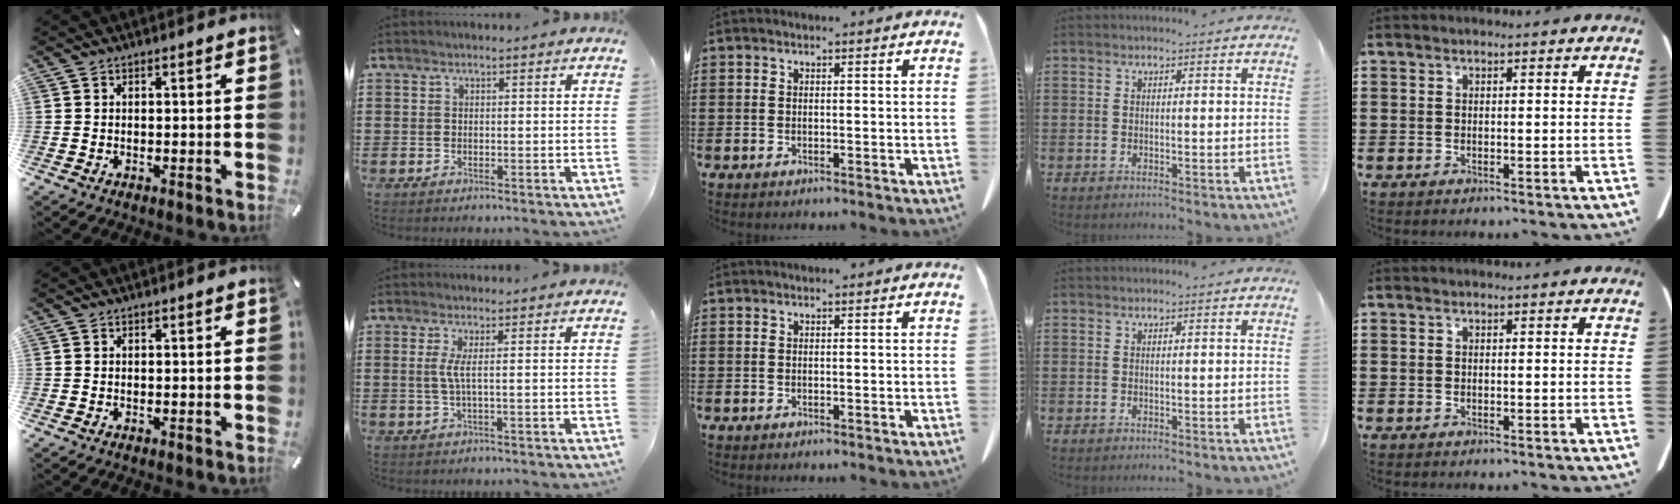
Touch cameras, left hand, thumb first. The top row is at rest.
{"index": {"total": 2.6, "force": [0.2, -0.4, 2.6], "torque": [-0.058, -0.010, 0.001]}}